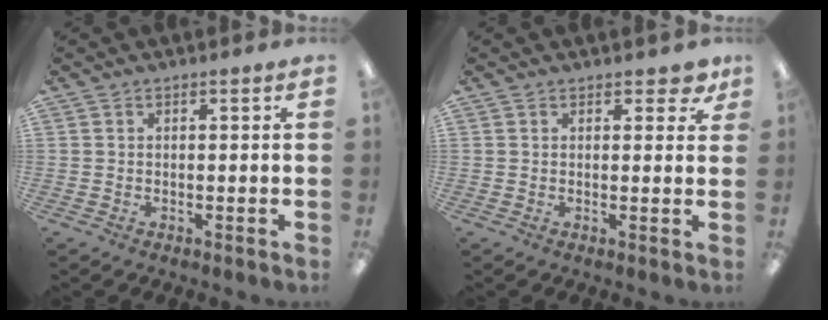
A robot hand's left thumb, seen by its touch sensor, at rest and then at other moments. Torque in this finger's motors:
{"motor_torque": [0.28, 0.17, 0.08, -0.09, -0.03]}